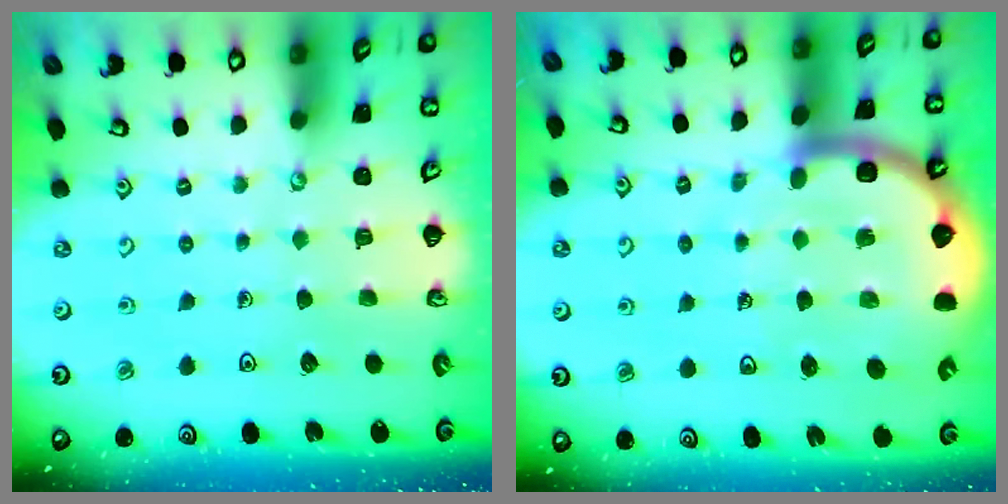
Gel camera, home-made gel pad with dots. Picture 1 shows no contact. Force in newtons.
{"total": 11.5, "press": 10.9, "slide": 3.4}